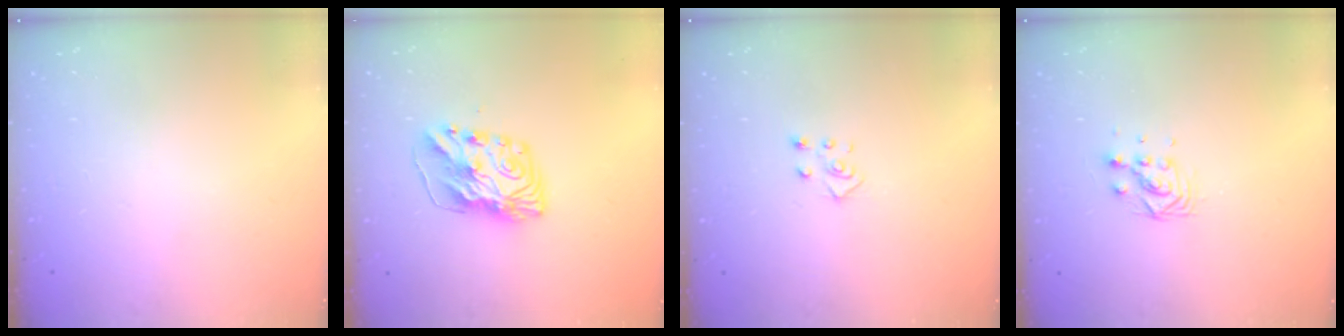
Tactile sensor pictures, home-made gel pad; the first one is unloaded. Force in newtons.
{"total": 10.9, "press": 10.9, "slide": 0.5}
{"total": 4.5, "press": 4.5, "slide": 0.4}
{"total": 5.7, "press": 5.7, "slide": 0.2}